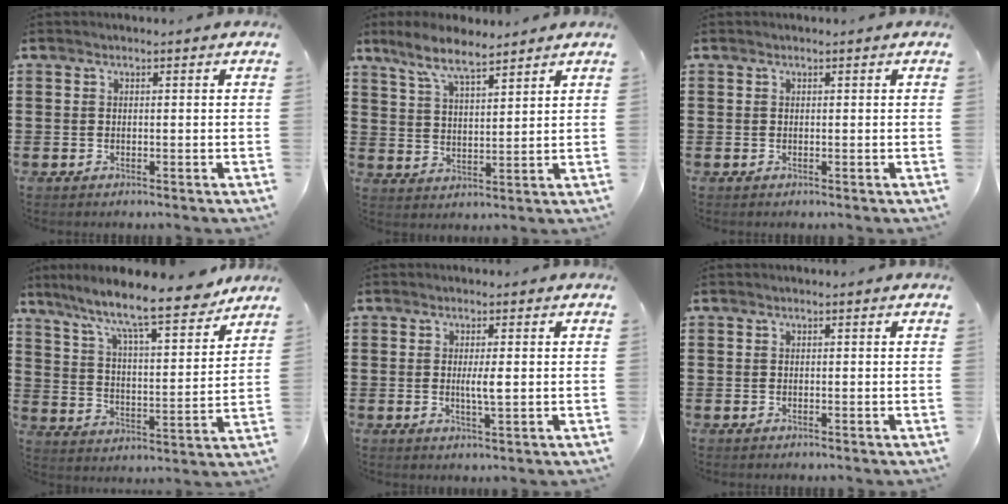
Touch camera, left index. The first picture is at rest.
{"total": 6.1, "force": [5.2, 1.0, 2.9], "torque": [-0.075, -0.009, 0.094]}
{"total": 0.0}
{"total": 9.9, "force": [8.5, 0.8, 5.1], "torque": [-0.116, -0.059, 0.135]}
{"total": 2.7, "force": [0.1, 0.2, 2.7], "torque": [-0.050, -0.006, 0.000]}
{"total": 0.0}